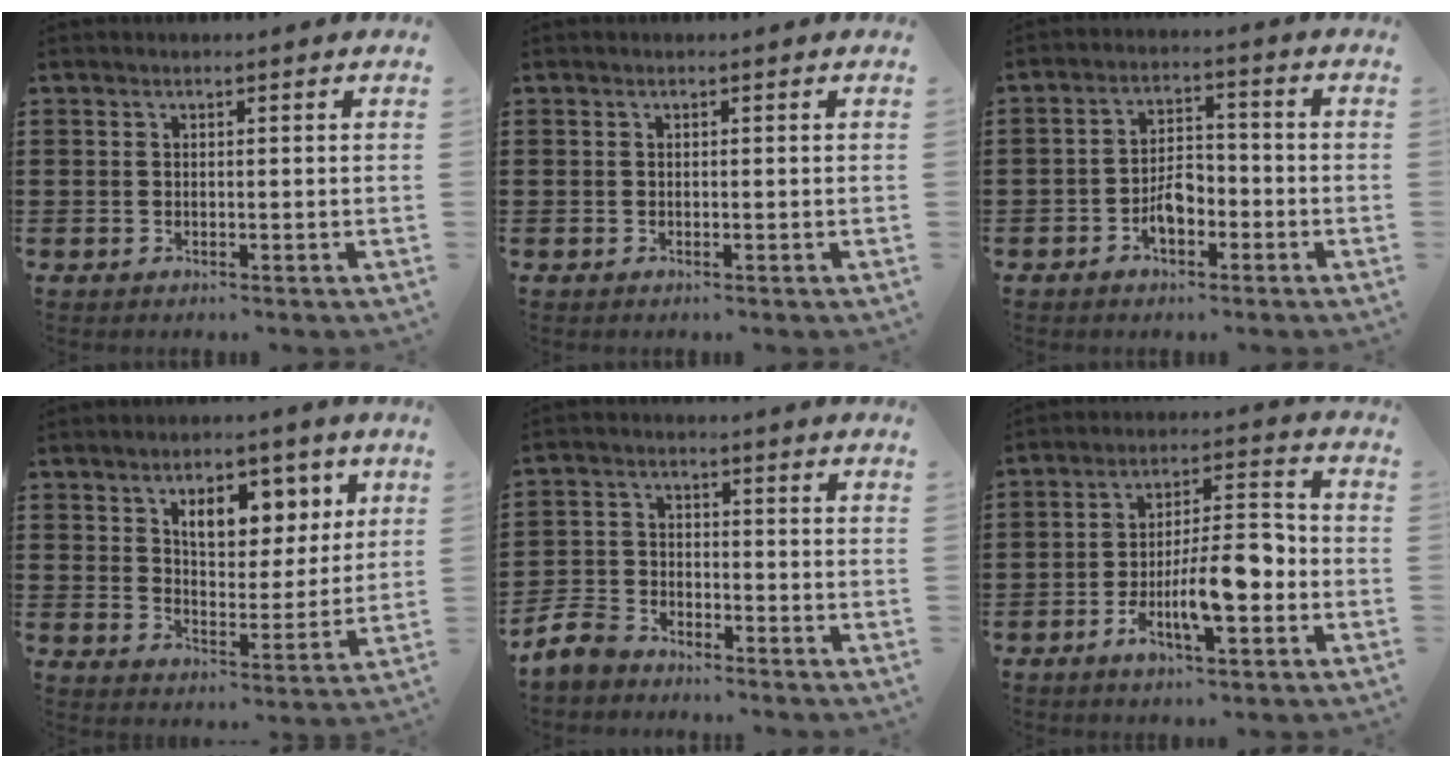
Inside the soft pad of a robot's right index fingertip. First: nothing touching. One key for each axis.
{"total": 0.0}
{"total": 4.6, "fx": -2.3, "fy": 2.4, "fz": 3.2, "tx": -0.063, "ty": 0.005, "tz": -0.046}
{"total": 7.8, "fx": 4.1, "fy": 4.4, "fz": 4.9, "tx": -0.086, "ty": 0.000, "tz": 0.065}
{"total": 5.7, "fx": -5.3, "fy": 1.7, "fz": 1.2, "tx": -0.047, "ty": 0.007, "tz": -0.112}
{"total": 10.7, "fx": -3.9, "fy": 3.4, "fz": 9.3, "tx": -0.160, "ty": 0.004, "tz": -0.071}